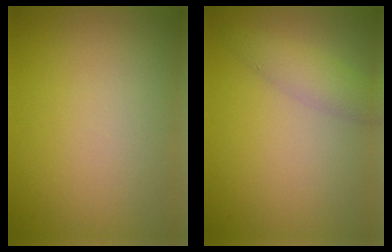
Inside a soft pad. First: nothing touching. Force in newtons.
{"total": 2.5, "press": 2.5, "slide": 0.1}